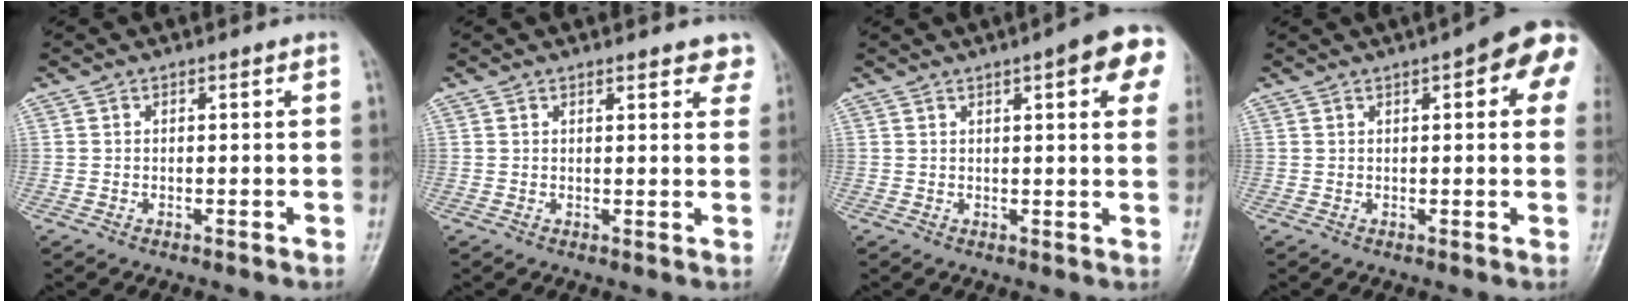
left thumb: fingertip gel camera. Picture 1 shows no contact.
{"total": 5.0, "force": [4.1, 1.8, 2.3], "torque": [0.004, -0.014, 0.038]}
{"total": 10.2, "force": [4.4, 2.5, 8.8], "torque": [-0.084, -0.004, 0.045]}
{"total": 11.3, "force": [4.3, 3.6, 9.8], "torque": [-0.092, 0.004, 0.040]}